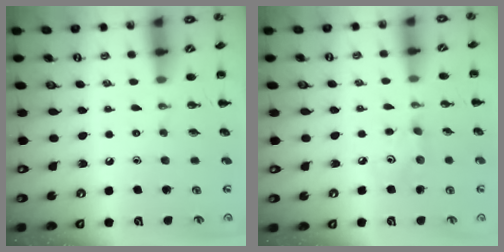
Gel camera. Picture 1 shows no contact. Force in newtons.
{"total": 3.0, "press": 2.8, "slide": 0.9}